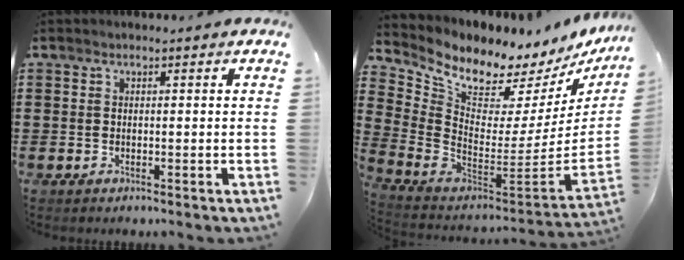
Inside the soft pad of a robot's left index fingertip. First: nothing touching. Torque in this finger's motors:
{"motor_torque": [1.01, 0.15, 0.60, 0.13]}